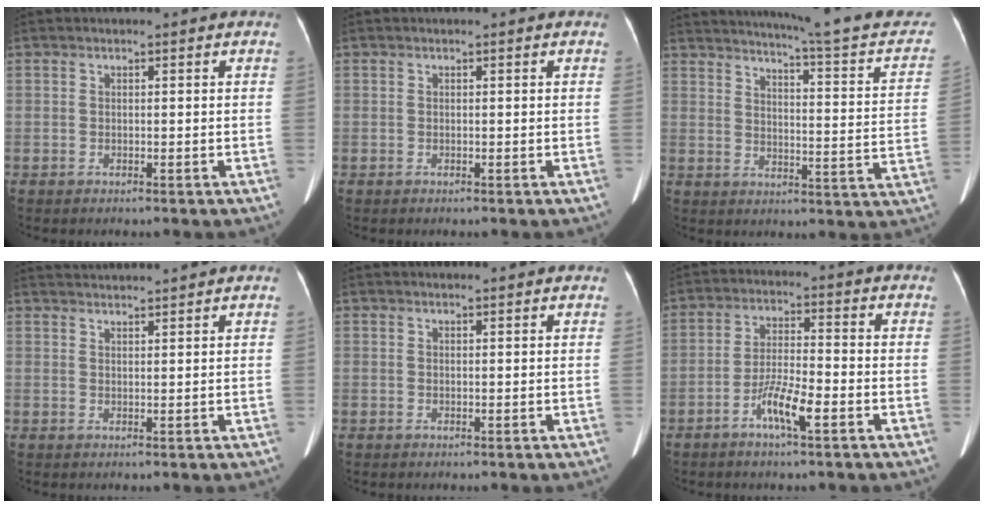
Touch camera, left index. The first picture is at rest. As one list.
[{"total": 0.0}, {"total": 21.9, "force": [19.5, 1.0, 9.9], "torque": [-0.132, -0.050, 0.231]}, {"total": 4.6, "force": [4.5, -1.0, 0.9], "torque": [-0.013, 0.024, 0.071]}, {"total": 2.6, "force": [2.5, 0.2, 0.8], "torque": [-0.012, 0.018, 0.028]}, {"total": 6.1, "force": [-3.2, 0.5, 5.2], "torque": [-0.105, -0.001, -0.061]}]